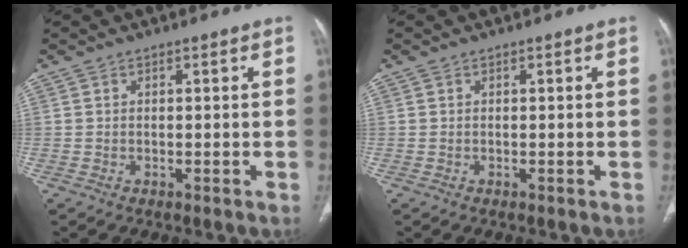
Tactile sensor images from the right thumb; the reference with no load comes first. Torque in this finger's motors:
{"motor_torque": [-0.01, 0.01, -0.03, 0.02, 0.00]}